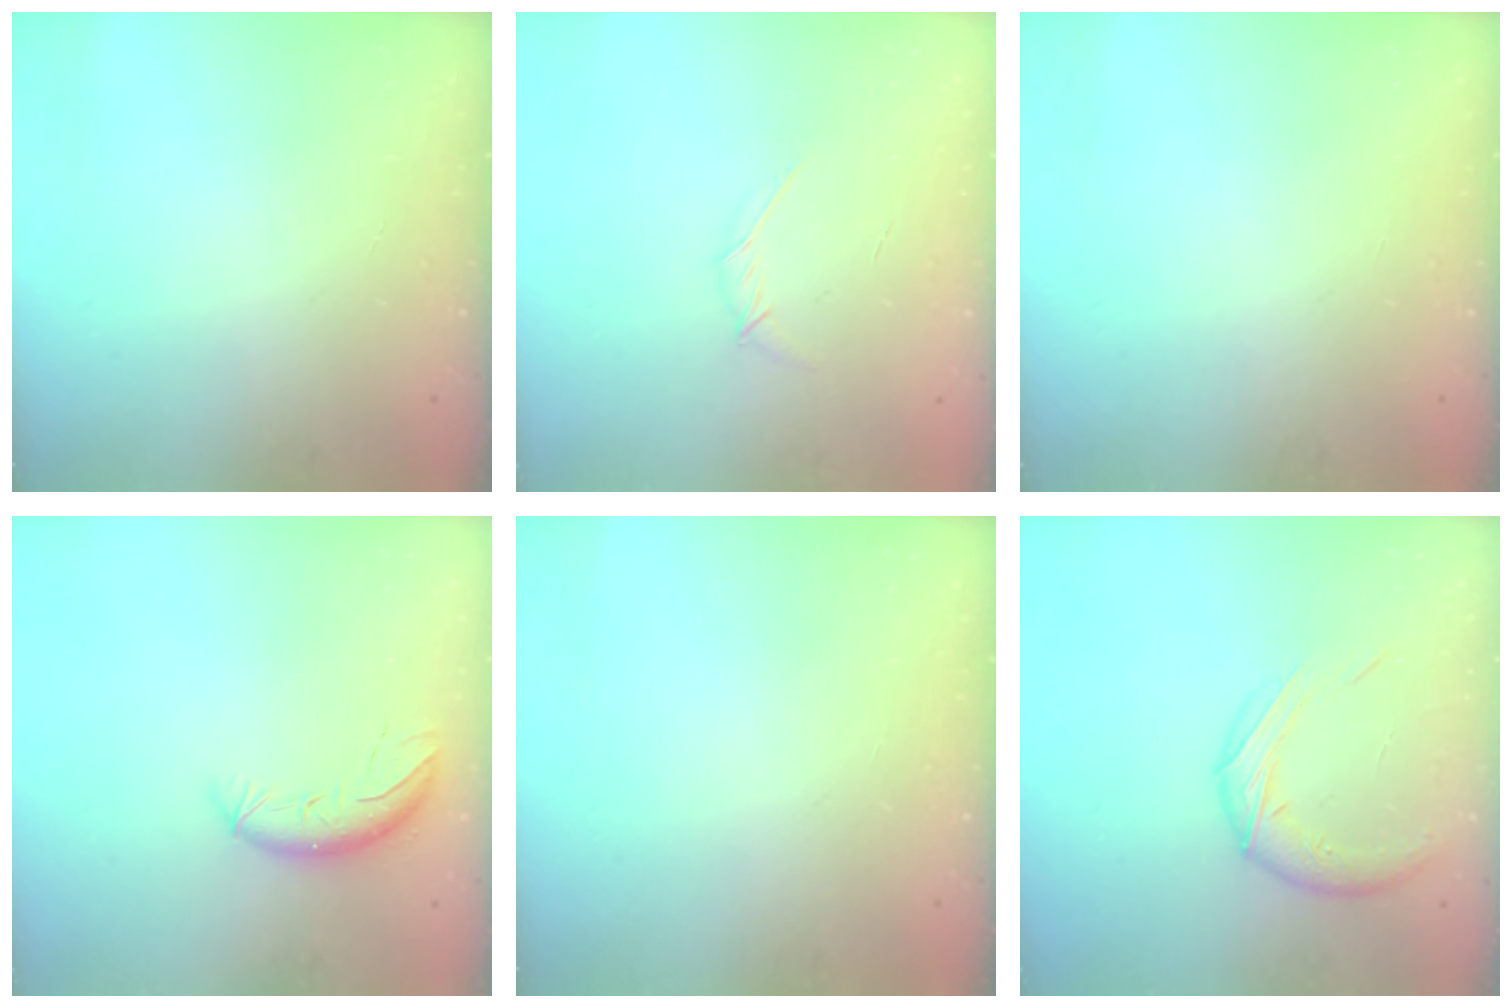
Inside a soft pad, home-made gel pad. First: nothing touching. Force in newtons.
{"total": 4.2, "press": 4.2, "slide": 0.8}
{"total": 0.0}
{"total": 9.6, "press": 9.3, "slide": 2.5}
{"total": 0.0}
{"total": 10.8, "press": 10.8, "slide": 0.4}